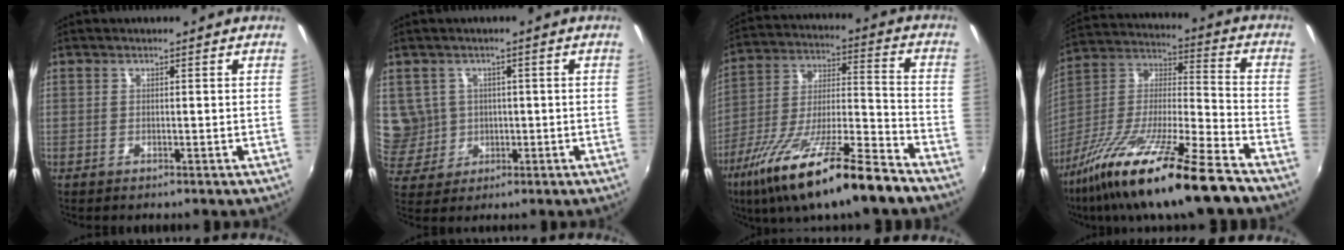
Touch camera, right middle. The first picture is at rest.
{"total": 6.3, "force": [0.8, 6.2, 1.0], "torque": [-0.028, 0.009, 0.031]}
{"total": 21.4, "force": [-14.1, 3.3, 15.8], "torque": [-0.290, -0.038, -0.246]}
{"total": 22.8, "force": [-15.6, 2.5, 16.4], "torque": [-0.297, -0.032, -0.277]}